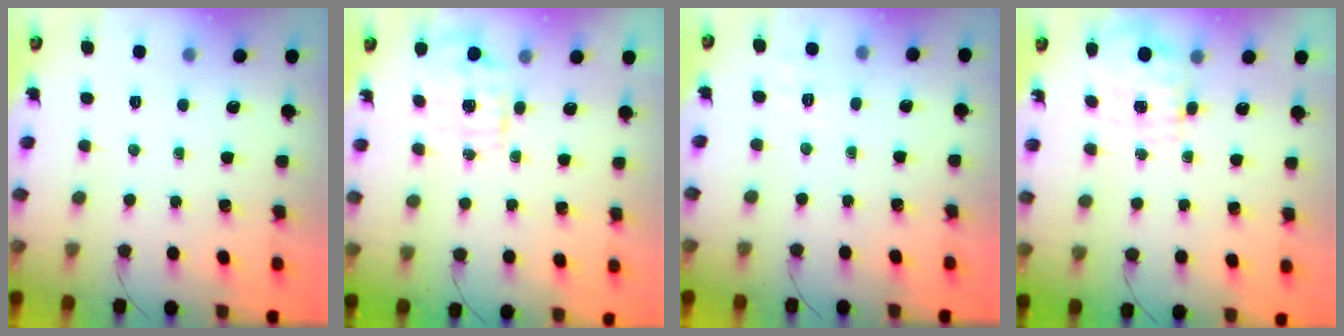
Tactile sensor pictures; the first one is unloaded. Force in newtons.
{"total": 1.8, "press": 1.7, "slide": 0.6}
{"total": 2.0, "press": 1.1, "slide": 1.7}
{"total": 1.5, "press": 1.4, "slide": 0.3}